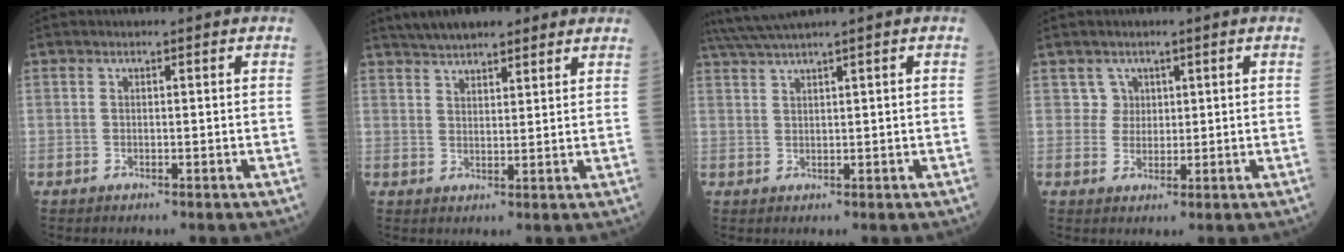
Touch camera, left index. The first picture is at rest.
{"total": 9.9, "force": [8.1, 2.8, 5.0], "torque": [-0.073, 0.031, 0.122]}
{"total": 4.0, "force": [3.2, -1.3, 2.0], "torque": [-0.050, 0.013, 0.072]}
{"total": 2.1, "force": [1.0, 1.9, -0.2], "torque": [0.008, 0.003, 0.012]}